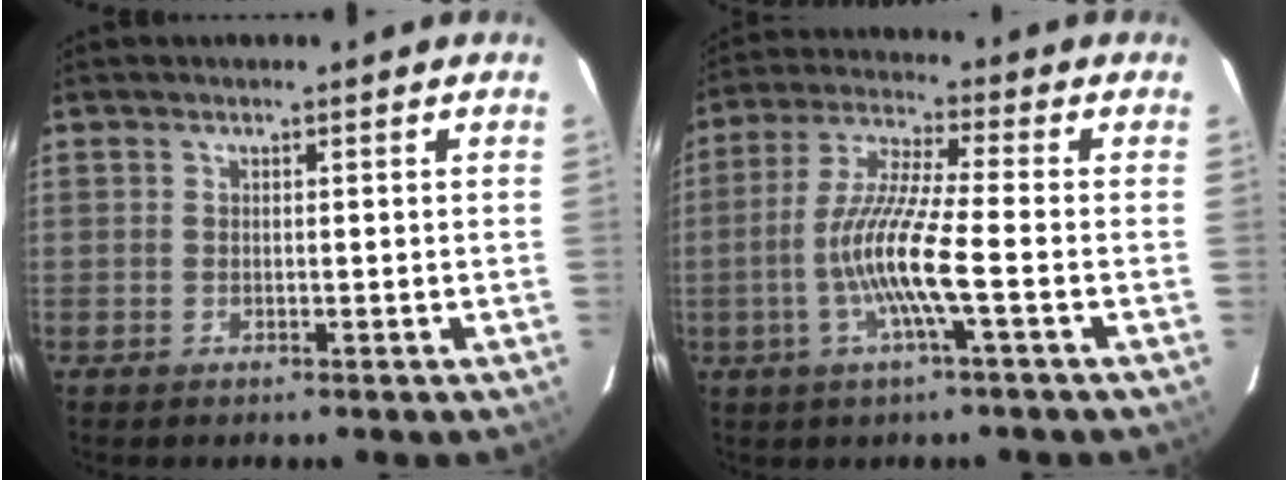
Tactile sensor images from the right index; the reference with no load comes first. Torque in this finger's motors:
{"motor_torque": [1.42, -0.58, 0.91, 0.21]}